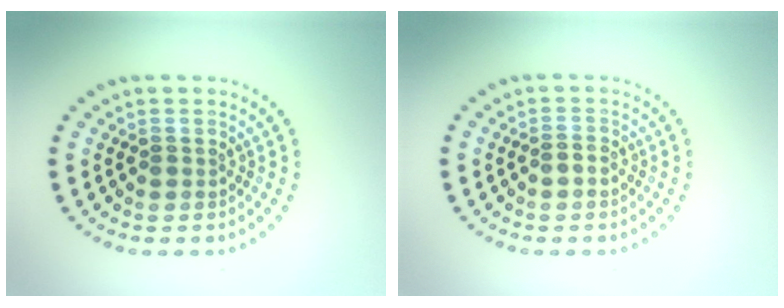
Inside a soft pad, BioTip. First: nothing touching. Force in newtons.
{"total": 0.8, "press": 0.8, "slide": 0.2}